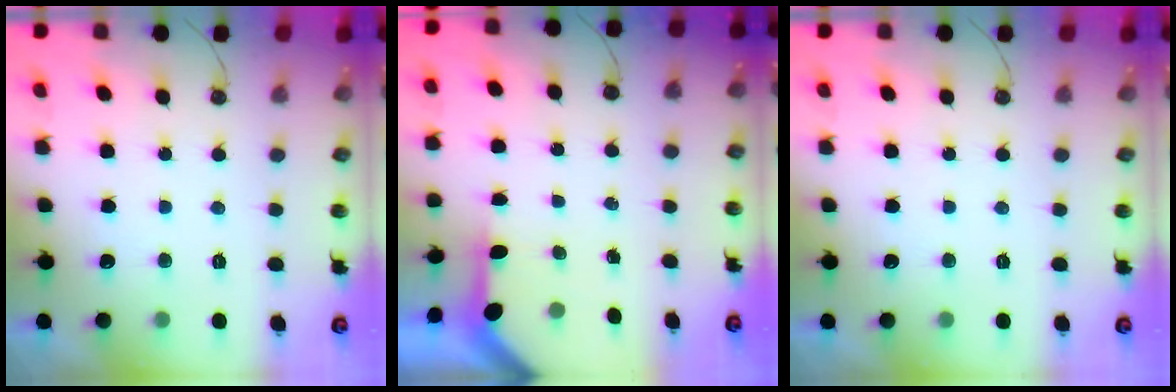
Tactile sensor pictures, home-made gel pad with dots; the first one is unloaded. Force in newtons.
{"total": 3.5, "press": 3.5, "slide": 0.4}
{"total": 0.0}